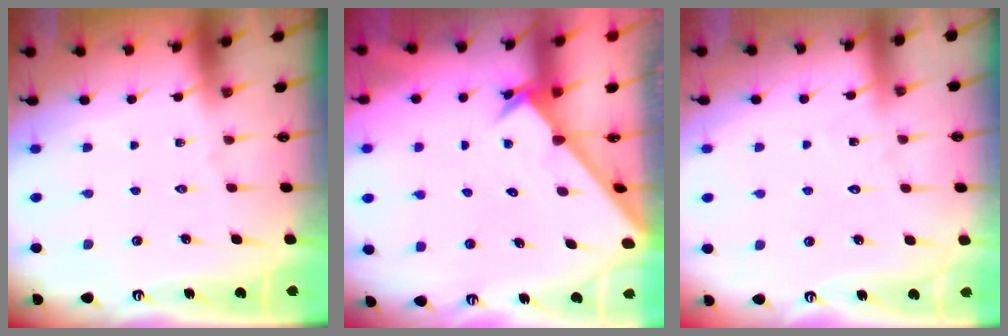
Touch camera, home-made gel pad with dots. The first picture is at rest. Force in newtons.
{"total": 2.5, "press": 2.5, "slide": 0.2}
{"total": 5.7, "press": 5.7, "slide": 0.5}